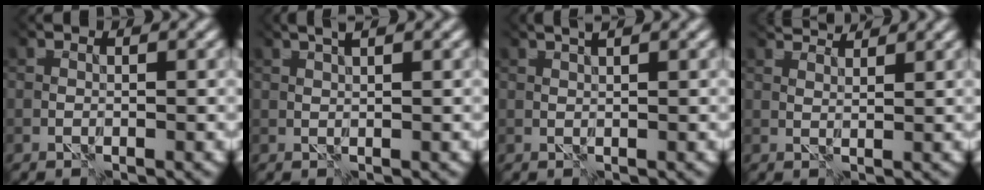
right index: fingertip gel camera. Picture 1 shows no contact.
{"total": 2.2, "force": [1.7, 0.1, 1.4], "torque": [-0.006, 0.022, 0.023]}
{"total": 1.7, "force": [1.5, -0.2, 0.8], "torque": [0.001, 0.013, 0.020]}
{"total": 4.4, "force": [4.2, 0.2, 1.2], "torque": [-0.031, 0.004, 0.075]}